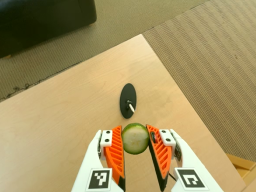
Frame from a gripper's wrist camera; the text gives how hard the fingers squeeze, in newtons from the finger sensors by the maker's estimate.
{"total": 11.5, "left": 12.0, "right": 11.1}